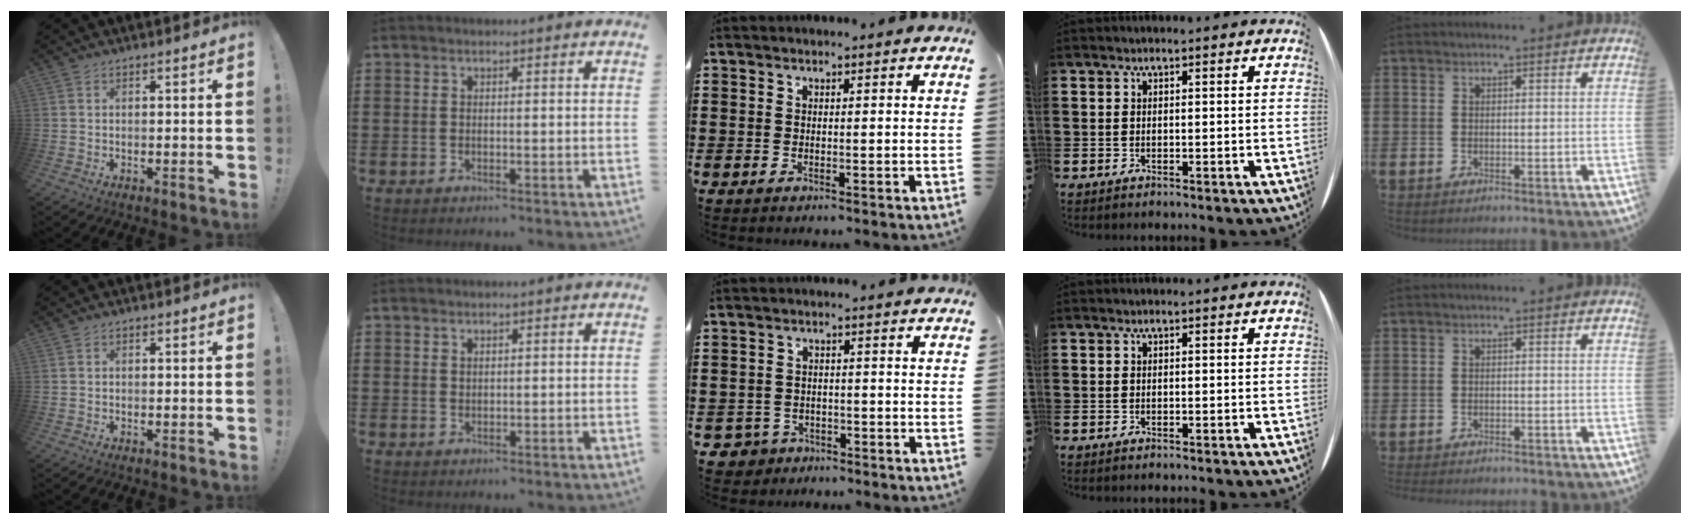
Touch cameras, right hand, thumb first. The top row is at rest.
{"thumb": {"total": 0.5, "force": [0.0, 0.4, 0.3], "torque": [-0.001, 0.001, -0.002]}, "index": {"total": 0.7, "force": [0.6, 0.3, 0.3], "torque": [-0.006, 0.002, 0.012]}, "middle": {"total": 2.4, "force": [-2.1, 1.2, 0.1], "torque": [-0.020, -0.003, -0.048]}, "little": {"total": 0.5, "force": [-0.5, 0.0, -0.1], "torque": [-0.001, -0.002, -0.010]}}